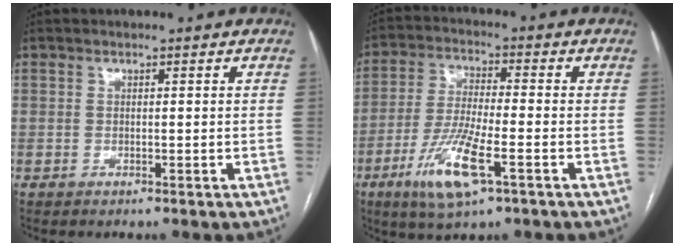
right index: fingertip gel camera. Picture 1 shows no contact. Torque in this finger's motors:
{"motor_torque": [1.39, 0.03, 0.53, 0.15]}